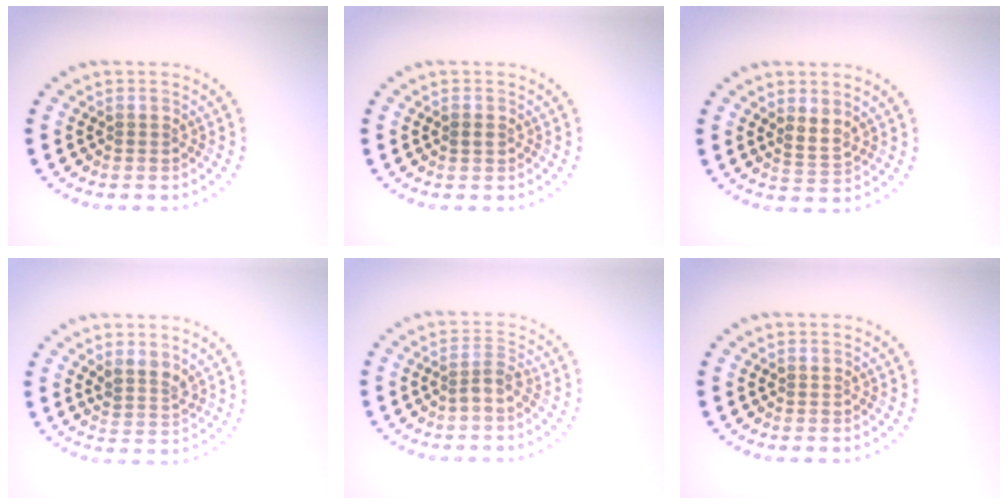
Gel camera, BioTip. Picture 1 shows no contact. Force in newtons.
{"total": 0.8, "press": 0.8, "slide": 0.3}
{"total": 1.7, "press": 1.4, "slide": 1.0}
{"total": 2.0, "press": 1.7, "slide": 1.1}
{"total": 1.8, "press": 1.2, "slide": 1.3}
{"total": 0.0}